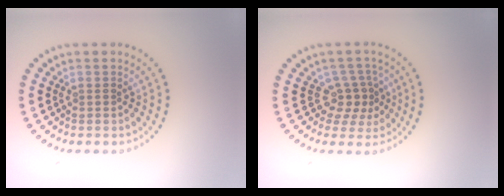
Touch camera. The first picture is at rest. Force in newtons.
{"total": 2.5, "press": 1.8, "slide": 1.7}